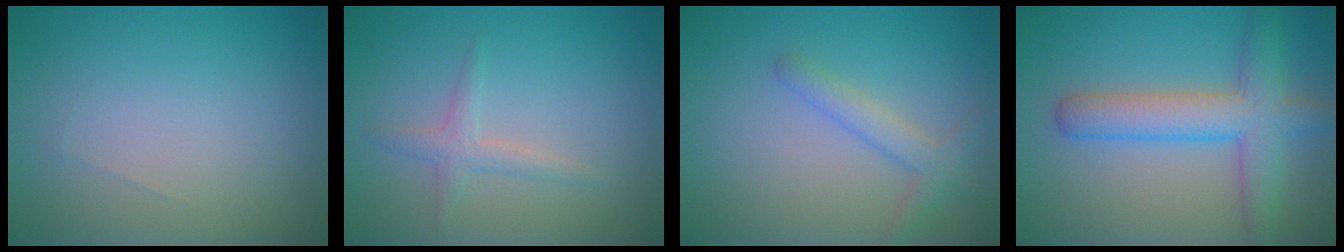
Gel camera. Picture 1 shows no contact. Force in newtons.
{"total": 1.5, "press": 1.5, "slide": 0.0}
{"total": 2.2, "press": 2.2, "slide": 0.1}
{"total": 4.6, "press": 4.5, "slide": 0.2}